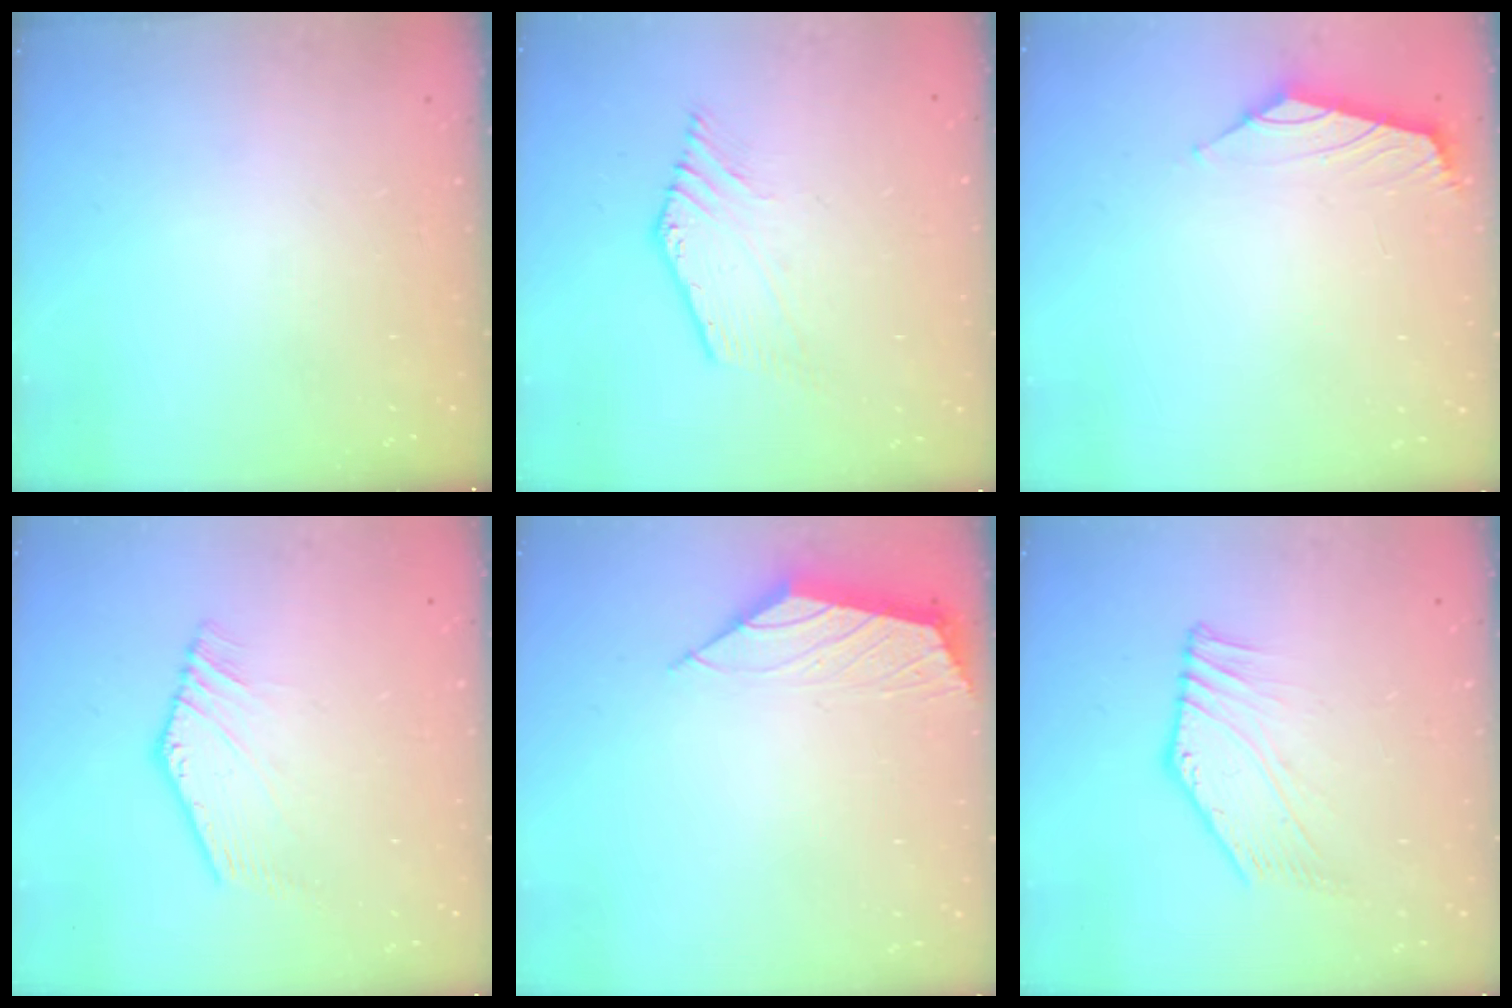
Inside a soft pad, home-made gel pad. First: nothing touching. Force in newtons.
{"total": 1.8, "press": 1.8, "slide": 0.2}
{"total": 0.7, "press": 0.6, "slide": 0.2}
{"total": 2.2, "press": 2.2, "slide": 0.4}
{"total": 2.2, "press": 2.2, "slide": 0.5}
{"total": 0.6, "press": 0.2, "slide": 0.6}